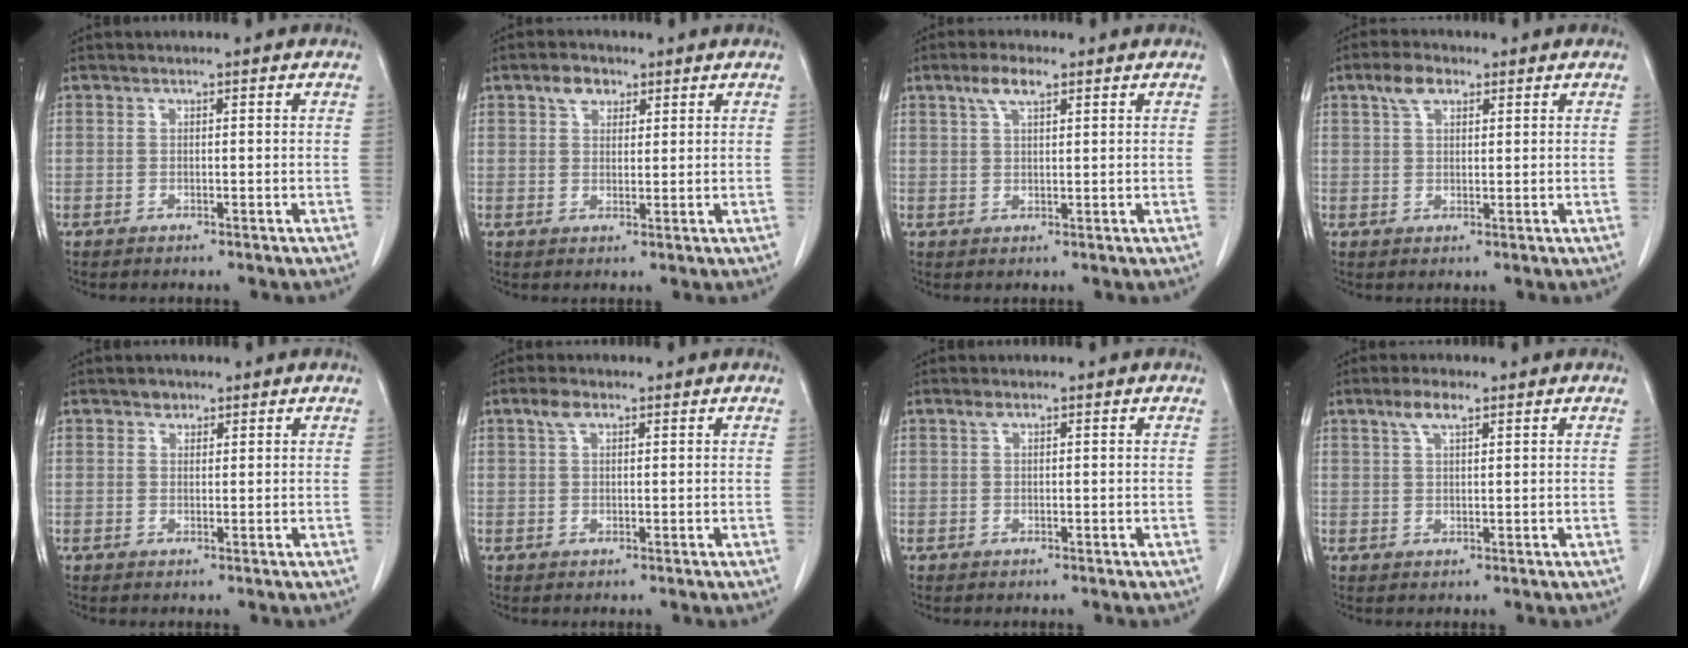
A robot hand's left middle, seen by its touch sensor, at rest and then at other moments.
{"total": 3.2, "force": [2.0, 2.1, 1.5], "torque": [-0.029, 0.008, 0.036]}
{"total": 3.8, "force": [2.3, 1.1, 2.8], "torque": [-0.060, 0.009, 0.047]}
{"total": 3.6, "force": [2.1, 2.0, 2.2], "torque": [-0.046, 0.011, 0.042]}
{"total": 1.3, "force": [0.9, 0.9, 0.2], "torque": [0.001, -0.004, 0.013]}
{"total": 2.0, "force": [1.2, 1.0, 1.3], "torque": [-0.029, 0.010, 0.025]}
{"total": 0.6, "force": [0.4, 0.2, 0.4], "torque": [-0.006, 0.005, 0.008]}
{"total": 3.1, "force": [2.0, 0.8, 2.3], "torque": [-0.050, 0.007, 0.041]}